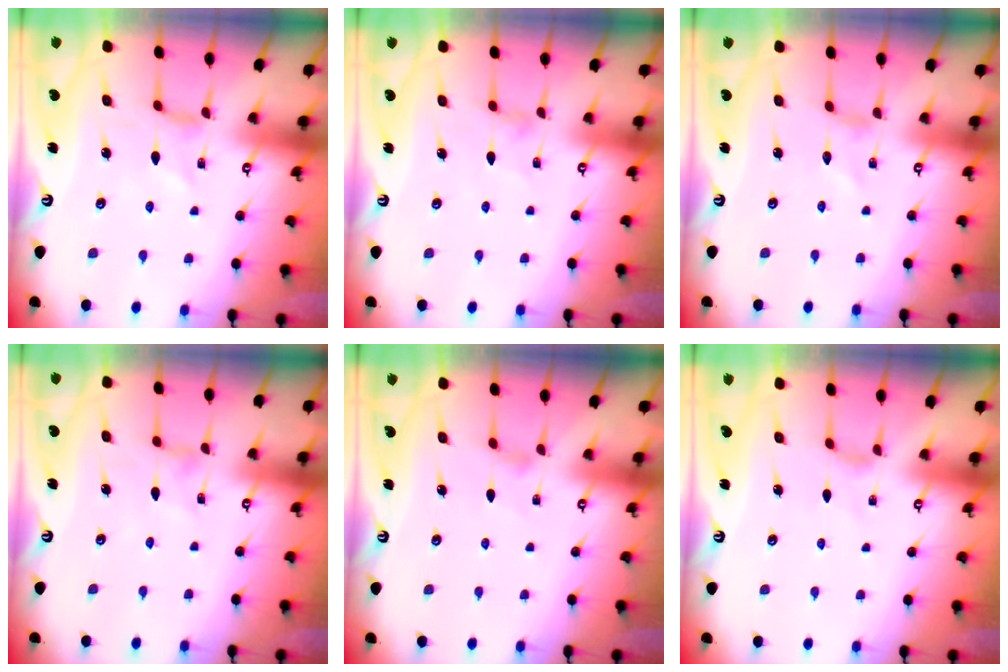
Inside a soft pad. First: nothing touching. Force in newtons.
{"total": 1.5, "press": 1.5, "slide": 0.3}
{"total": 0.0}
{"total": 0.6, "press": 0.6, "slide": 0.2}
{"total": 1.8, "press": 1.7, "slide": 0.4}
{"total": 0.7, "press": 0.6, "slide": 0.3}